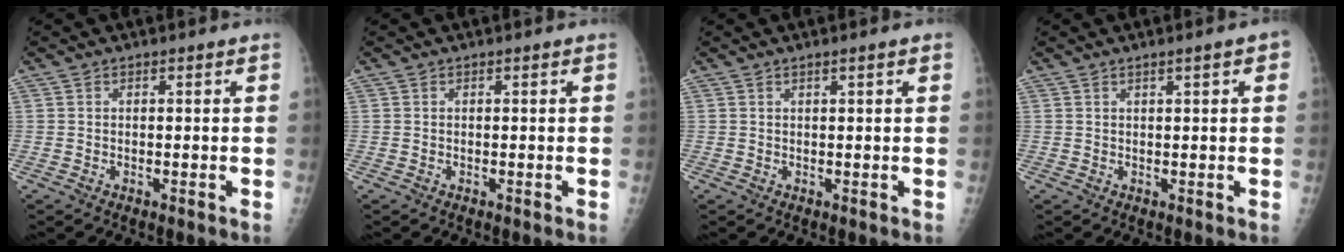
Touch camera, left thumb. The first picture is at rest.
{"total": 0.0}
{"total": 1.4, "force": [0.8, 0.0, 1.2], "torque": [-0.023, 0.001, 0.012]}
{"total": 2.5, "force": [1.2, 0.4, 2.2], "torque": [-0.029, 0.003, 0.016]}